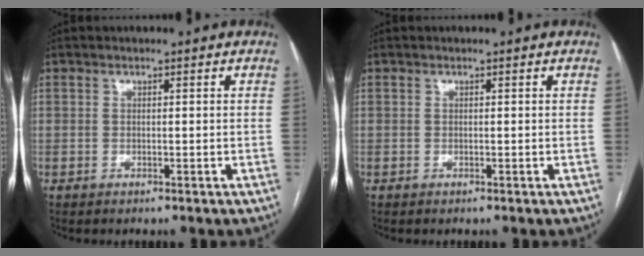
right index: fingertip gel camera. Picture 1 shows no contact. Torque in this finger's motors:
{"motor_torque": [-0.08, 0.01, 0.01, 0.01]}